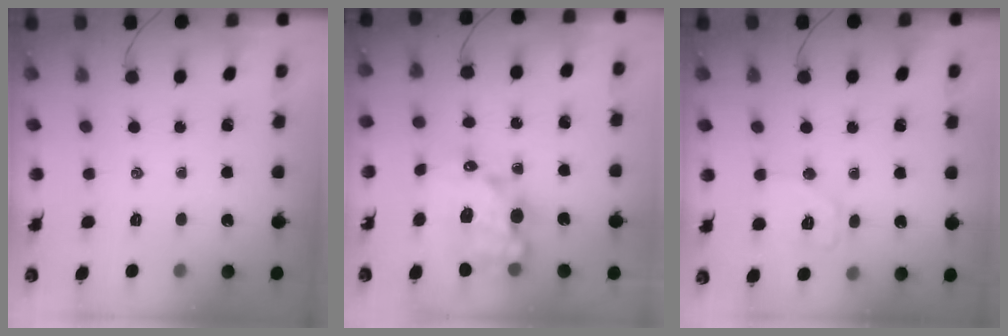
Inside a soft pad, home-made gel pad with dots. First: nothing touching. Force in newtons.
{"total": 13.3, "press": 12.9, "slide": 3.3}
{"total": 9.2, "press": 9.2, "slide": 0.8}